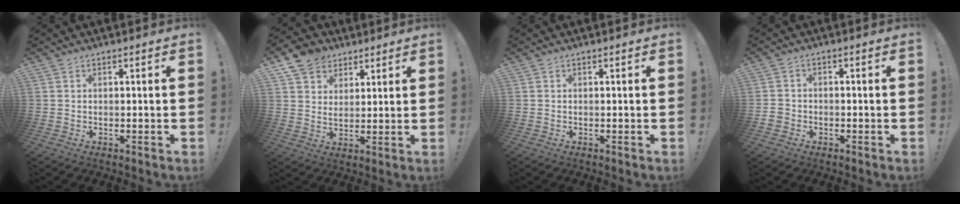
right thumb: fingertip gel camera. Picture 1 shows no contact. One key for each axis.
{"total": 8.4, "fx": 5.6, "fy": 6.1, "fz": 1.7, "tx": -0.038, "ty": -0.030, "tz": 0.112}
{"total": 0.0}
{"total": 2.7, "fx": -1.4, "fy": 2.2, "fz": 0.7, "tx": -0.015, "ty": 0.006, "tz": -0.027}